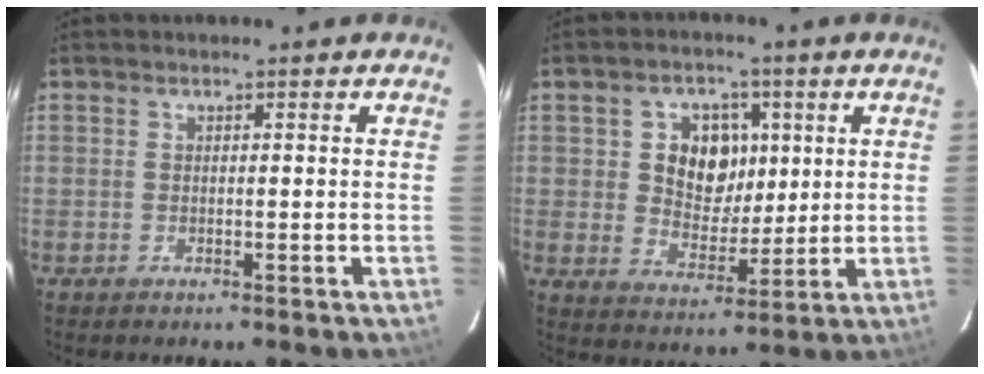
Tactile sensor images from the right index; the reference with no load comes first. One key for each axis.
{"total": 9.5, "fx": 2.0, "fy": 7.7, "fz": 5.2, "tx": -0.100, "ty": 0.009, "tz": 0.040}